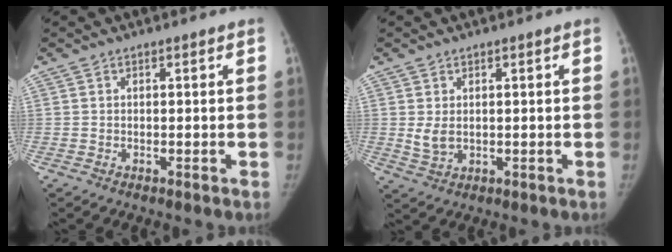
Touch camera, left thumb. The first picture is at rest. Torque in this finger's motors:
{"motor_torque": [-0.05, 0.08, 0.33, -0.41, 0.02]}